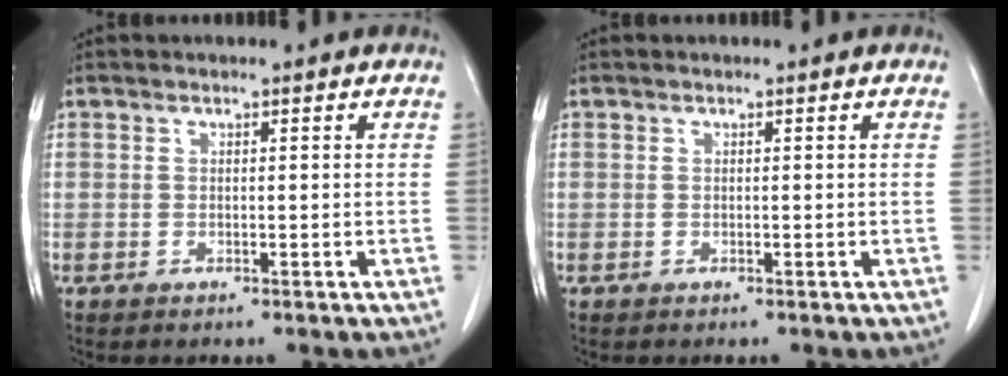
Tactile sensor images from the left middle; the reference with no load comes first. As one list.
[{"total": 0.0}]